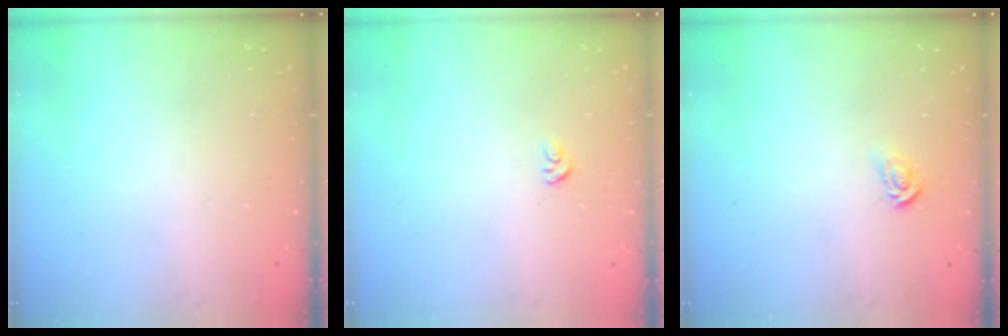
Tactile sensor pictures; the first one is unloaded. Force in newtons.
{"total": 3.1, "press": 3.1, "slide": 0.2}
{"total": 3.1, "press": 3.1, "slide": 0.2}